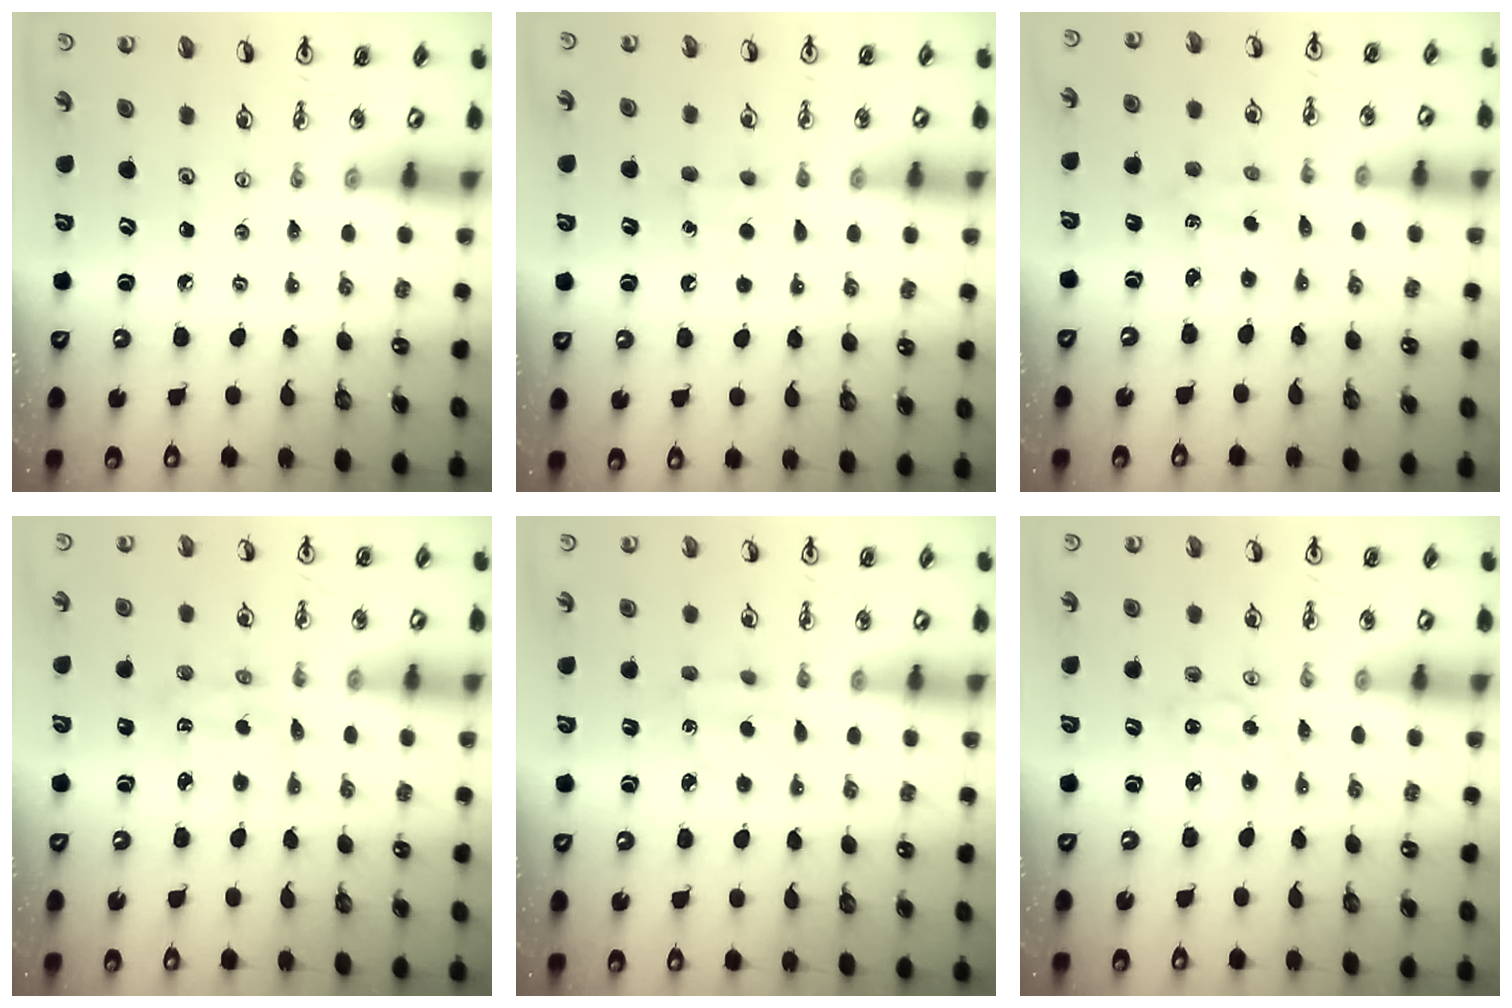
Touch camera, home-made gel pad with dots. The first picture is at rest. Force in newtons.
{"total": 6.4, "press": 6.3, "slide": 0.7}
{"total": 1.8, "press": 1.8, "slide": 0.4}
{"total": 2.3, "press": 2.3, "slide": 0.4}
{"total": 2.9, "press": 2.9, "slide": 0.4}
{"total": 1.5, "press": 1.4, "slide": 0.4}